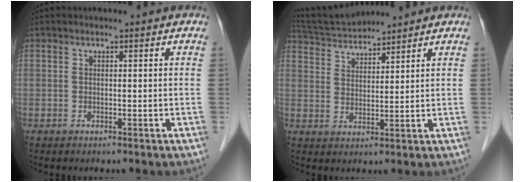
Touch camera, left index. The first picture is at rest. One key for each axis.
{"total": 6.6, "fx": 6.5, "fy": 0.1, "fz": 0.9, "tx": -0.027, "ty": 0.027, "tz": 0.126}